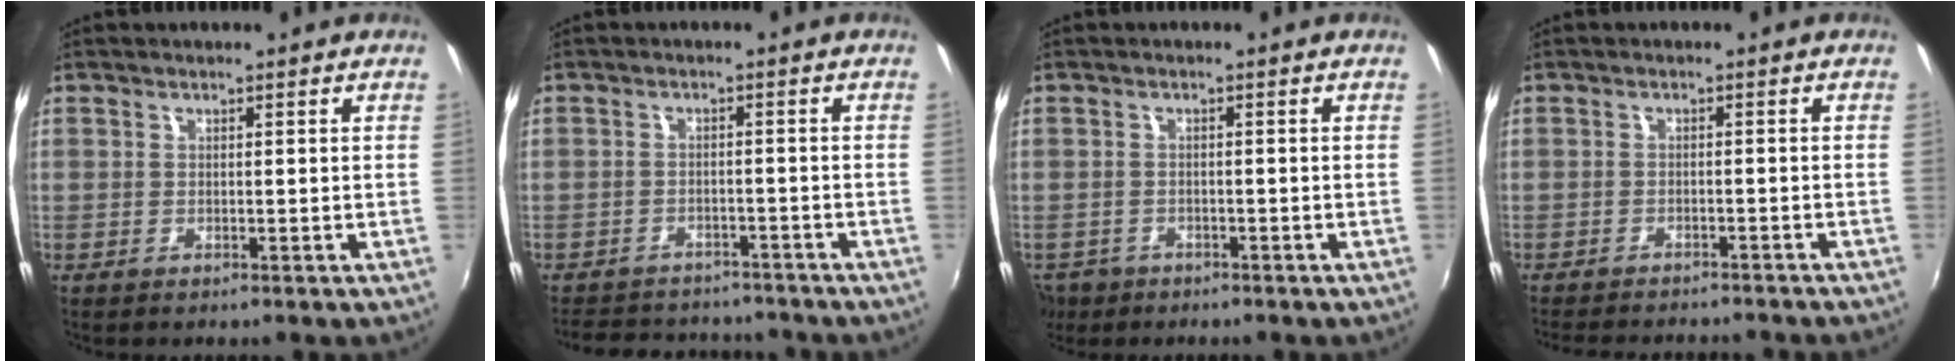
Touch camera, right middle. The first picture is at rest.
{"total": 12.3, "force": [-10.6, 4.9, 3.7], "torque": [-0.092, 0.017, -0.146]}
{"total": 5.4, "force": [-3.2, 3.9, 1.9], "torque": [-0.056, -0.011, -0.051]}
{"total": 10.3, "force": [-9.2, 1.9, 4.1], "torque": [-0.092, -0.019, -0.131]}